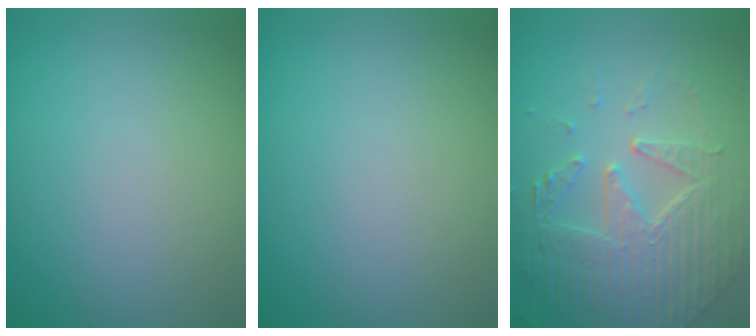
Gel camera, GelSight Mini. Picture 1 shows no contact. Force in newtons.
{"total": 0.0}
{"total": 6.5, "press": 5.1, "slide": 4.1}